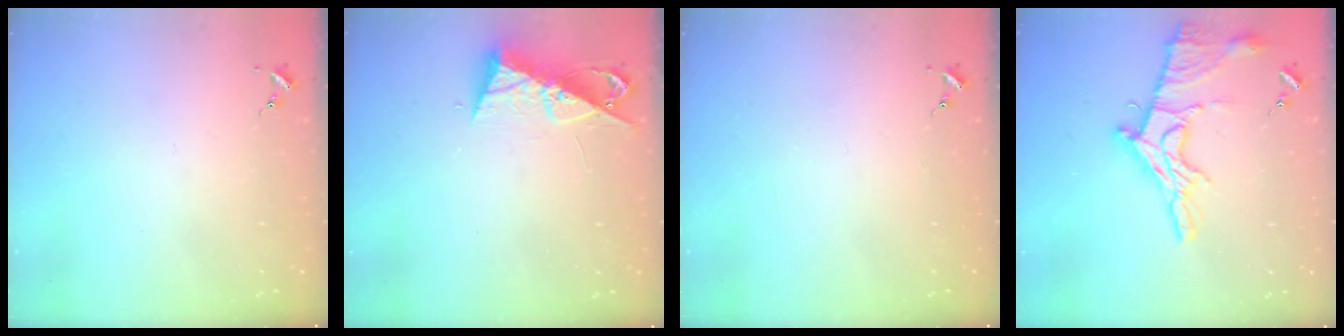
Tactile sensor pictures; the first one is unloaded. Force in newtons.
{"total": 9.2, "press": 9.2, "slide": 0.6}
{"total": 0.0}
{"total": 17.2, "press": 17.1, "slide": 1.2}